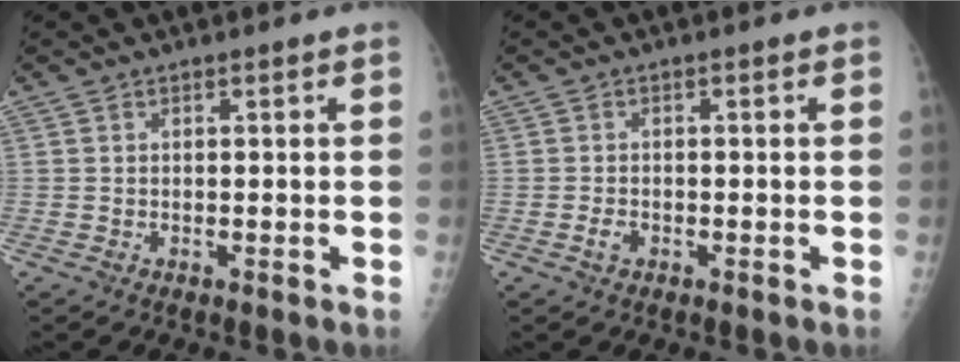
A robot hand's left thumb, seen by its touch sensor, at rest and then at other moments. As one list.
[{"total": 1.6, "force": [-0.8, 1.1, 1.0], "torque": [-0.019, 0.002, -0.015]}]